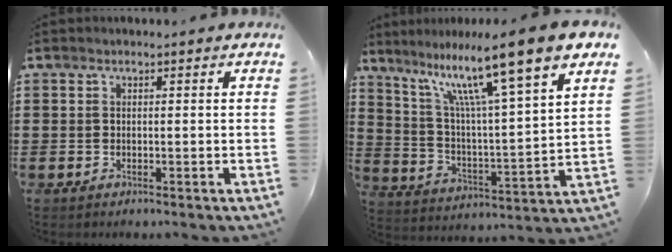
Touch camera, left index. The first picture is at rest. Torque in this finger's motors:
{"motor_torque": [2.14, 0.00, 0.91, 0.21]}